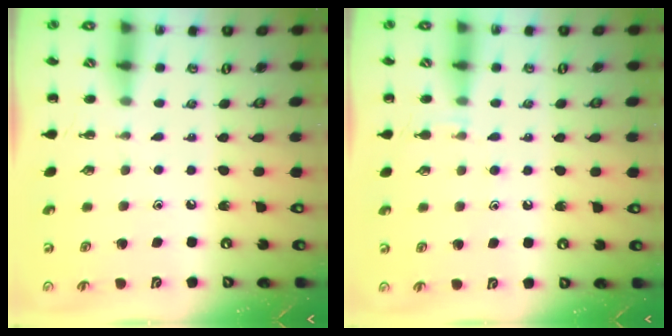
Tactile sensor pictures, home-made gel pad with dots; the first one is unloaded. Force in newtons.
{"total": 6.2, "press": 5.9, "slide": 2.0}